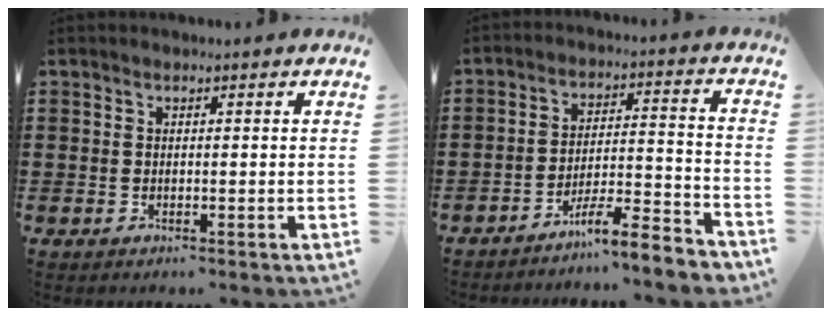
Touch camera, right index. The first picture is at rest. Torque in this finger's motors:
{"motor_torque": [1.09, 1.05, 0.13, 0.03]}